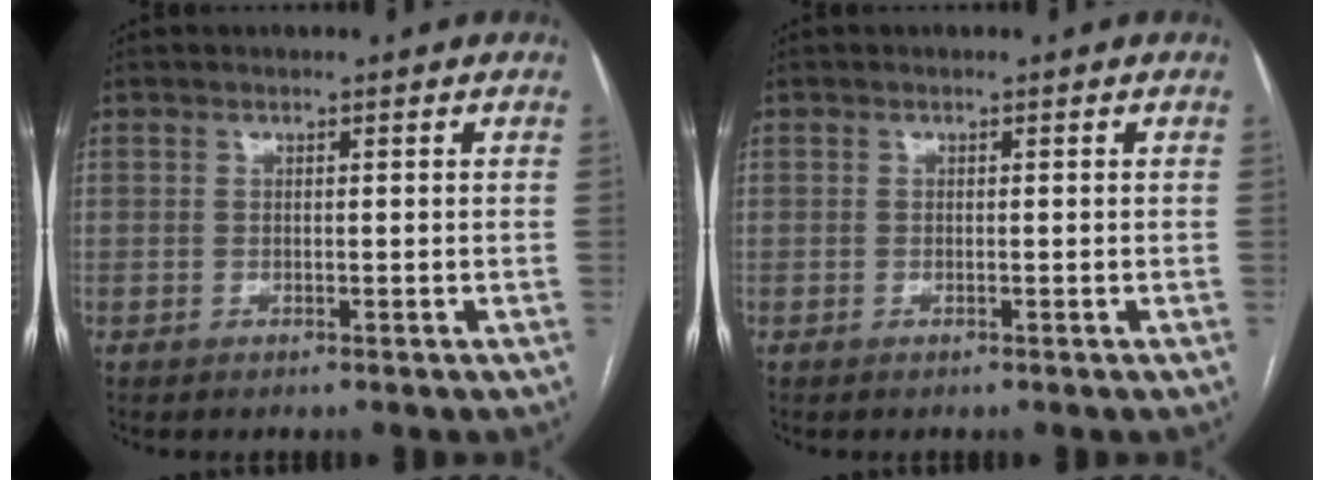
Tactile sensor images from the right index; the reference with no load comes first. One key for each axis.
{"total": 0.0}